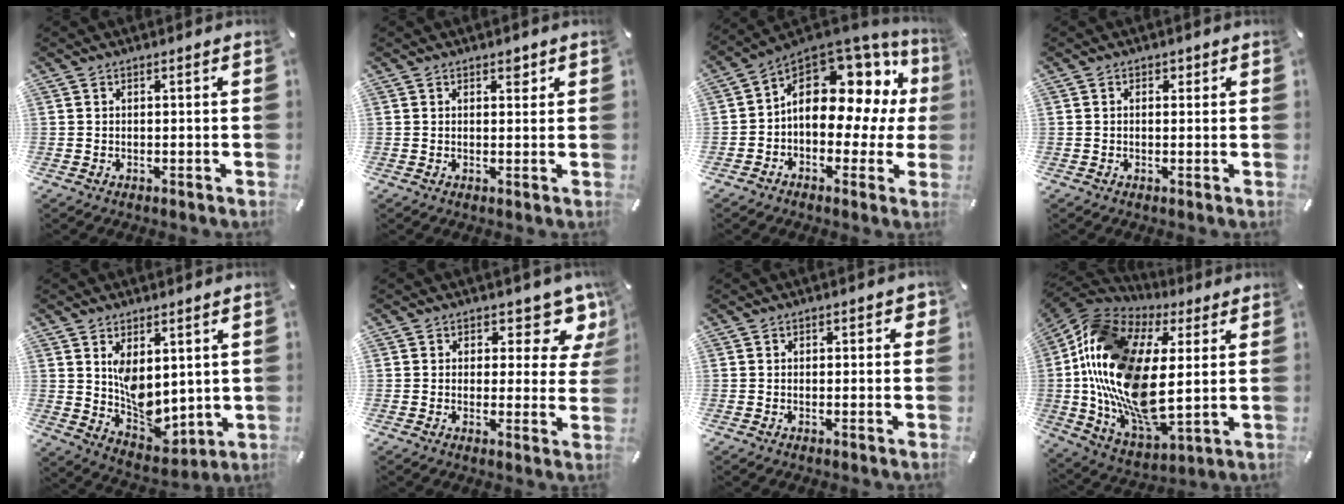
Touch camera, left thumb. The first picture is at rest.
{"total": 1.8, "force": [1.0, 1.2, 0.9], "torque": [-0.004, -0.004, 0.013]}
{"total": 15.4, "force": [4.5, 10.3, 10.5], "torque": [-0.152, -0.036, 0.074]}
{"total": 1.0, "force": [0.2, 1.0, 0.3], "torque": [-0.001, 0.004, 0.001]}
{"total": 8.6, "force": [2.1, 6.4, 5.3], "torque": [-0.080, -0.020, 0.048]}
{"total": 8.9, "force": [5.8, 4.9, 4.6], "torque": [-0.039, -0.047, 0.095]}
{"total": 1.0, "force": [0.0, 0.9, 0.4], "torque": [0.008, 0.000, -0.006]}
{"total": 20.9, "force": [2.5, 12.4, 16.6], "torque": [-0.385, -0.034, 0.035]}